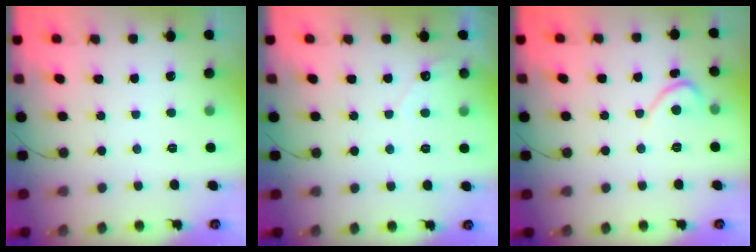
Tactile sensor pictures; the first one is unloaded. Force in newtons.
{"total": 2.7, "press": 2.7, "slide": 0.2}
{"total": 2.7, "press": 2.7, "slide": 0.2}